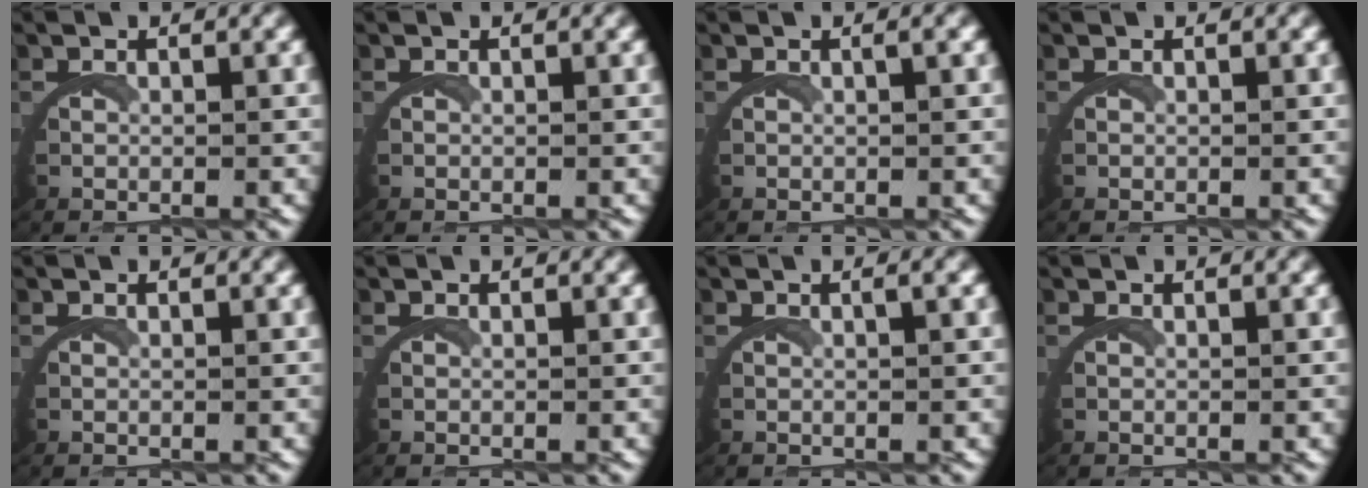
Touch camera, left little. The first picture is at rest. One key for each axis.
{"total": 0.0}
{"total": 0.6, "fx": 0.1, "fy": -0.1, "fz": 0.5, "tx": -0.011, "ty": 0.005, "tz": 0.002}
{"total": 0.0}
{"total": 0.0}
{"total": 0.0}
{"total": 0.6, "fx": 0.1, "fy": -0.2, "fz": 0.6, "tx": -0.013, "ty": 0.005, "tz": 0.002}
{"total": 0.0}